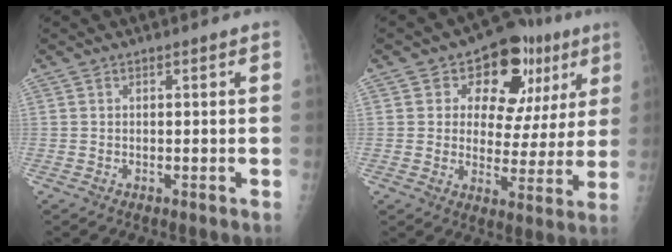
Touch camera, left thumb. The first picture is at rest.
{"total": 16.0, "force": [7.0, 10.3, 10.1], "torque": [-0.073, -0.005, 0.095]}